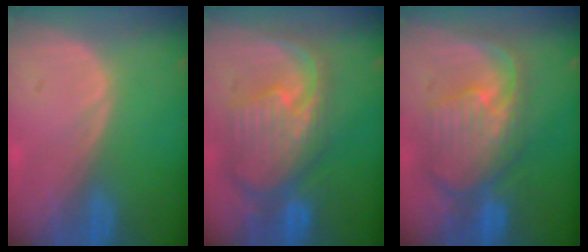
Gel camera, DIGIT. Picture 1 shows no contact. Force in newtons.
{"total": 11.4, "press": 9.9, "slide": 5.7}
{"total": 10.7, "press": 9.5, "slide": 4.9}